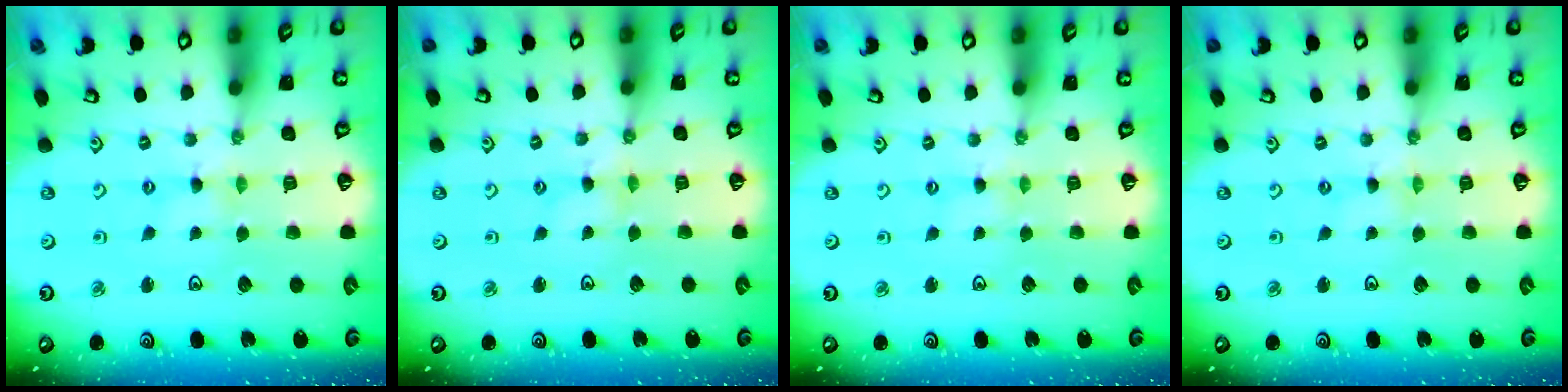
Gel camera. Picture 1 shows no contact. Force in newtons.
{"total": 1.7, "press": 1.7, "slide": 0.3}
{"total": 1.5, "press": 1.5, "slide": 0.2}
{"total": 0.0}